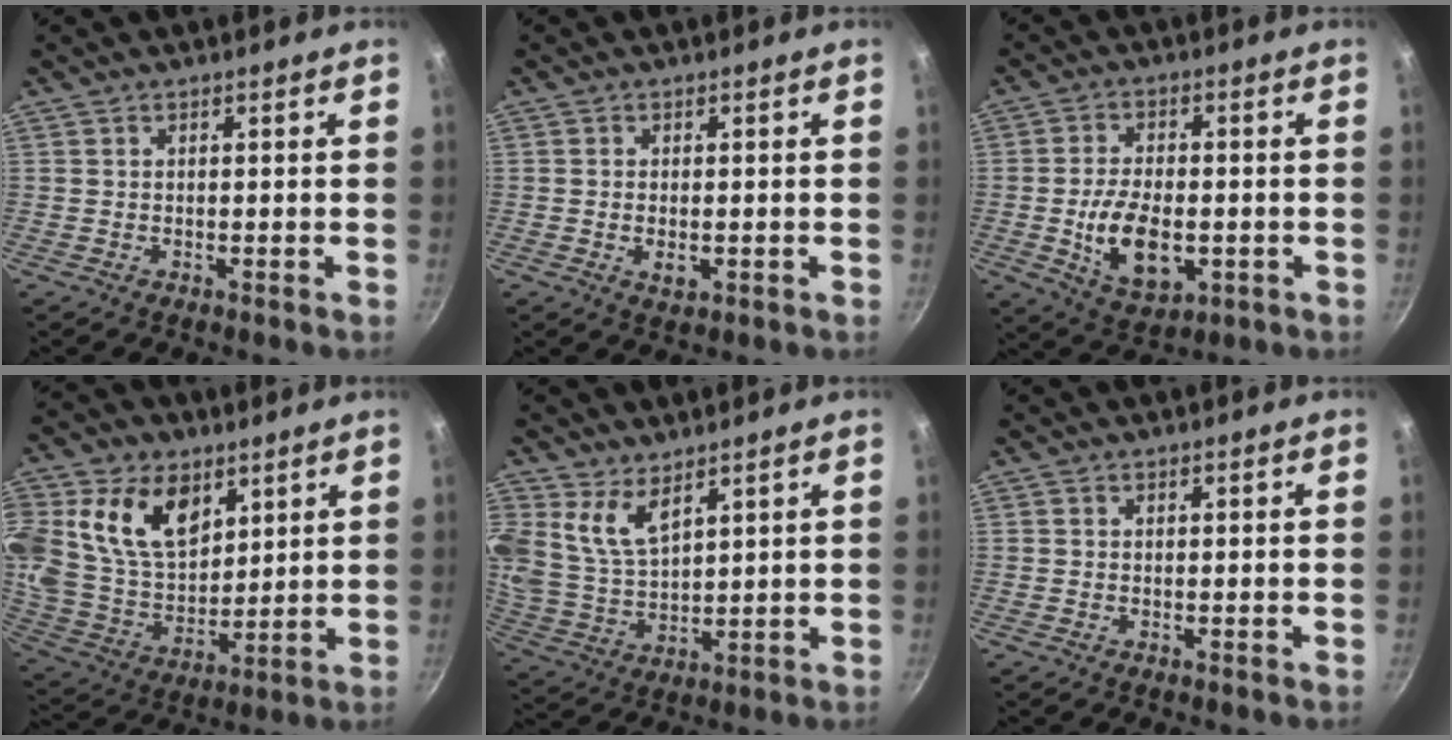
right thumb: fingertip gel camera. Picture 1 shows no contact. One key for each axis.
{"total": 2.7, "fx": -0.5, "fy": 1.5, "fz": 2.1, "tx": -0.037, "ty": -0.005, "tz": -0.008}
{"total": 11.7, "fx": -2.2, "fy": 6.6, "fz": 9.4, "tx": -0.155, "ty": 0.002, "tz": -0.030}
{"total": 20.5, "fx": 8.4, "fy": 13.7, "fz": 12.8, "tx": -0.225, "ty": -0.032, "tz": 0.160}
{"total": 9.3, "fx": 5.5, "fy": 5.1, "fz": 5.6, "tx": -0.104, "ty": -0.043, "tz": 0.119}
{"total": 0.0}